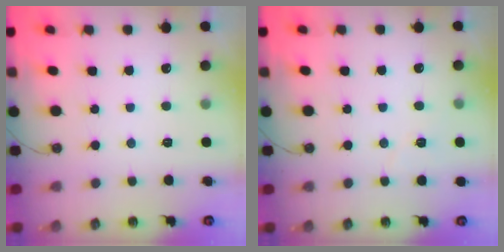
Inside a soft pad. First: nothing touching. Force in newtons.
{"total": 5.2, "press": 4.6, "slide": 2.4}